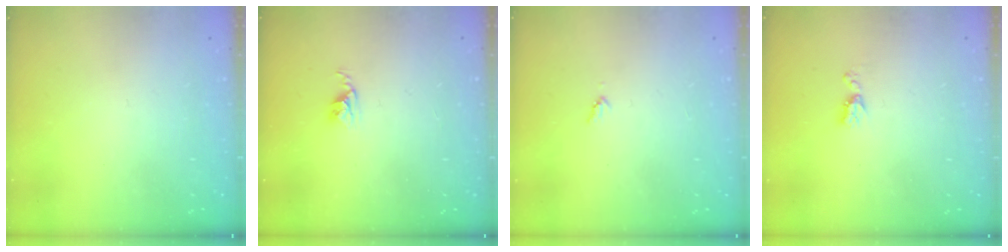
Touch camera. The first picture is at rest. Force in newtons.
{"total": 2.8, "press": 2.7, "slide": 0.4}
{"total": 3.0, "press": 3.0, "slide": 0.3}
{"total": 4.5, "press": 4.5, "slide": 0.5}